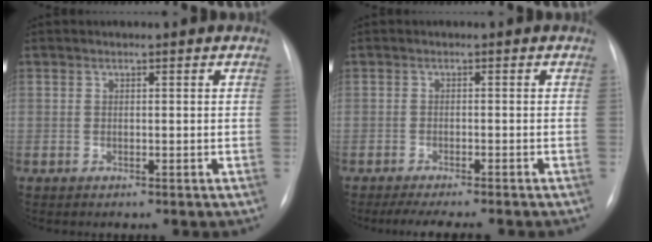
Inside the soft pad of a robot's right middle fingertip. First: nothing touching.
{"total": 7.6, "force": [-6.4, 0.8, 3.9], "torque": [-0.052, -0.010, -0.090]}